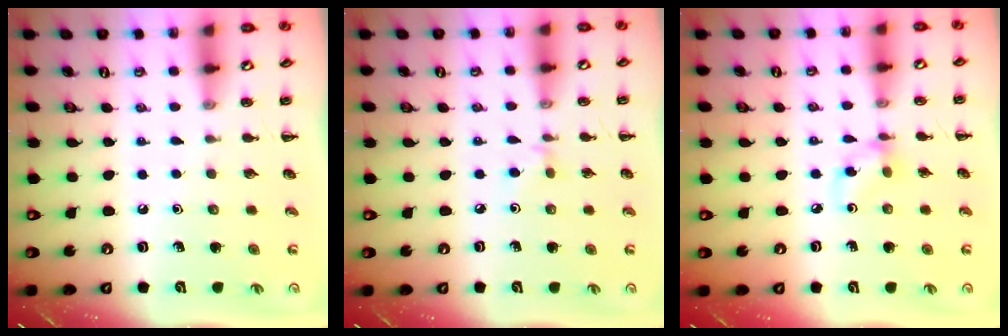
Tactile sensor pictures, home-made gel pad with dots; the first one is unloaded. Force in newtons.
{"total": 2.9, "press": 2.8, "slide": 0.9}
{"total": 4.8, "press": 4.8, "slide": 0.2}